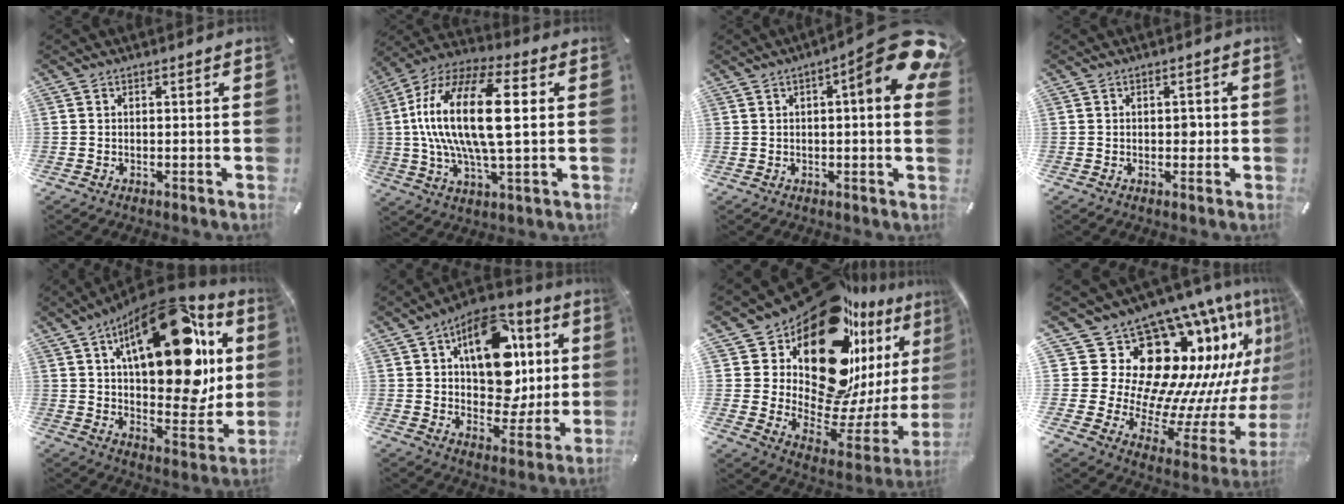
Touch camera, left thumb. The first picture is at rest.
{"total": 22.0, "force": [2.2, 8.4, 20.2], "torque": [-0.428, -0.008, 0.026]}
{"total": 13.9, "force": [5.9, 2.9, 12.2], "torque": [-0.155, -0.045, 0.090]}
{"total": 2.1, "force": [0.0, 1.5, 1.4], "torque": [-0.012, -0.003, -0.005]}
{"total": 27.7, "force": [12.4, 13.5, 20.8], "torque": [-0.281, -0.072, 0.209]}
{"total": 18.1, "force": [5.6, 12.4, 11.9], "torque": [-0.156, -0.027, 0.105]}
{"total": 23.5, "force": [13.9, 11.9, 14.6], "torque": [-0.202, -0.164, 0.248]}
{"total": 23.6, "force": [12.2, 14.0, 14.6], "torque": [-0.193, -0.195, 0.258]}